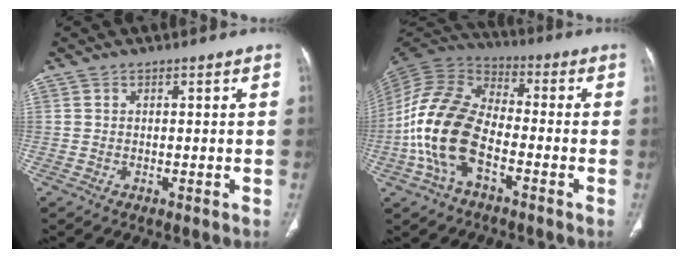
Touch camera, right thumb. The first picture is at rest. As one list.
[{"total": 16.3, "force": [-4.8, 9.0, 12.7], "torque": [-0.261, 0.036, -0.098]}]